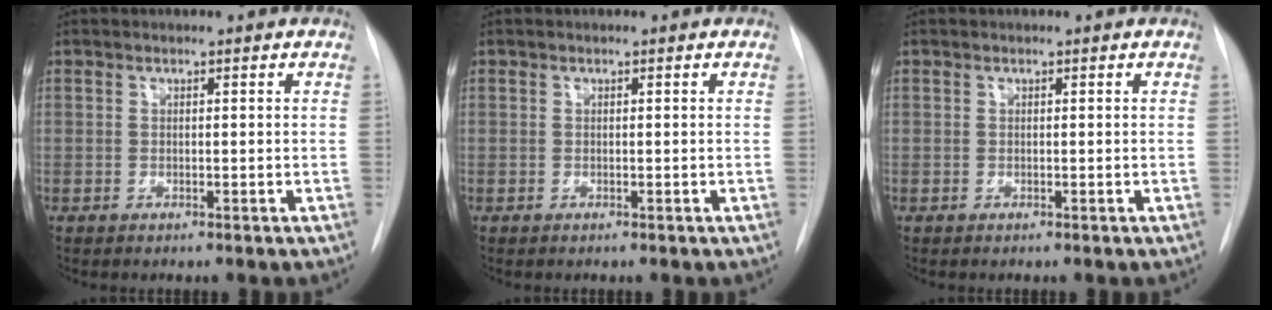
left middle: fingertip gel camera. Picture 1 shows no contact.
{"total": 0.0}
{"total": 0.0}